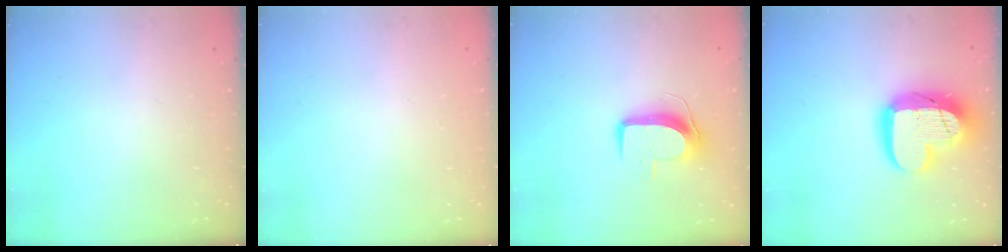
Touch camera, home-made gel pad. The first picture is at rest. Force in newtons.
{"total": 0.0}
{"total": 9.2, "press": 9.2, "slide": 0.3}
{"total": 20.6, "press": 20.6, "slide": 1.5}